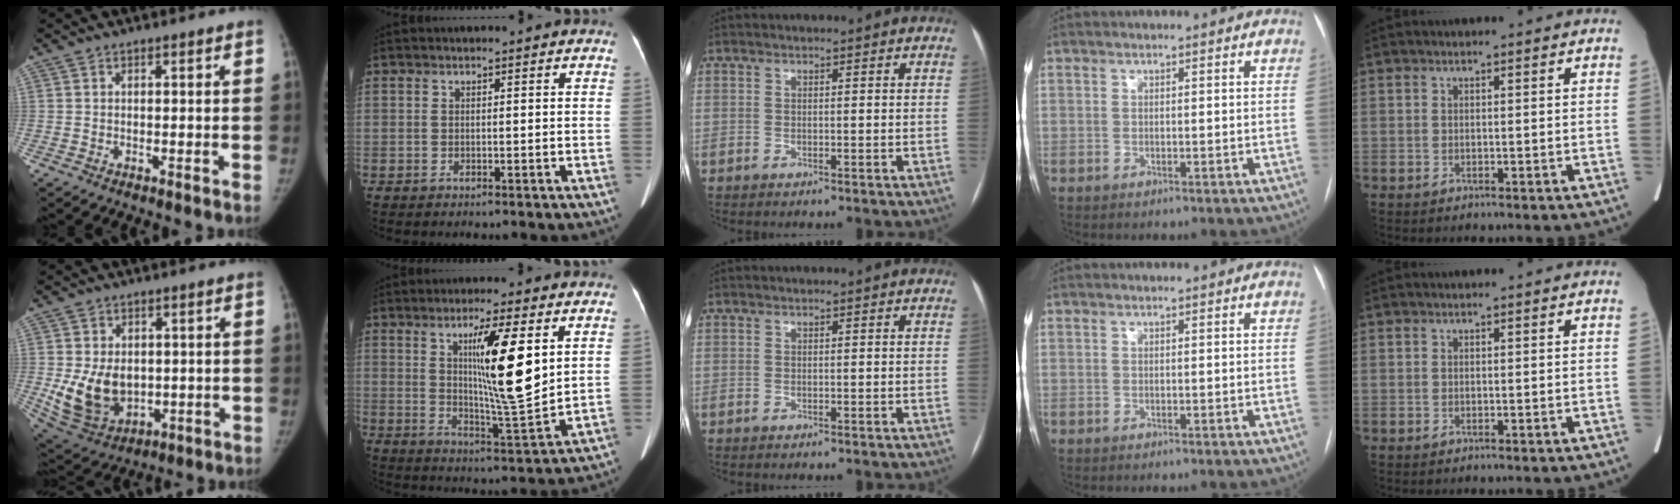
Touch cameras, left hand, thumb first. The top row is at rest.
{"thumb": {"total": 12.1, "force": [-0.4, 8.8, 8.3], "torque": [-0.127, -0.013, 0.018]}, "index": {"total": 11.7, "force": [3.6, 0.6, 11.1], "torque": [-0.187, -0.019, 0.062]}}